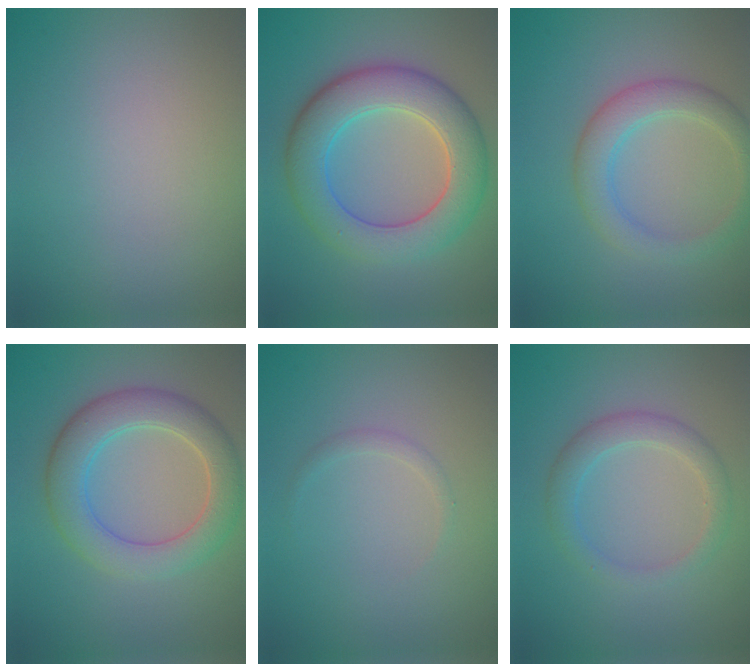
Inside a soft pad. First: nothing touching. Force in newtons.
{"total": 7.9, "press": 7.8, "slide": 0.3}
{"total": 3.6, "press": 3.6, "slide": 0.0}
{"total": 5.7, "press": 5.6, "slide": 0.5}
{"total": 0.8, "press": 0.8, "slide": 0.0}
{"total": 2.7, "press": 2.7, "slide": 0.1}